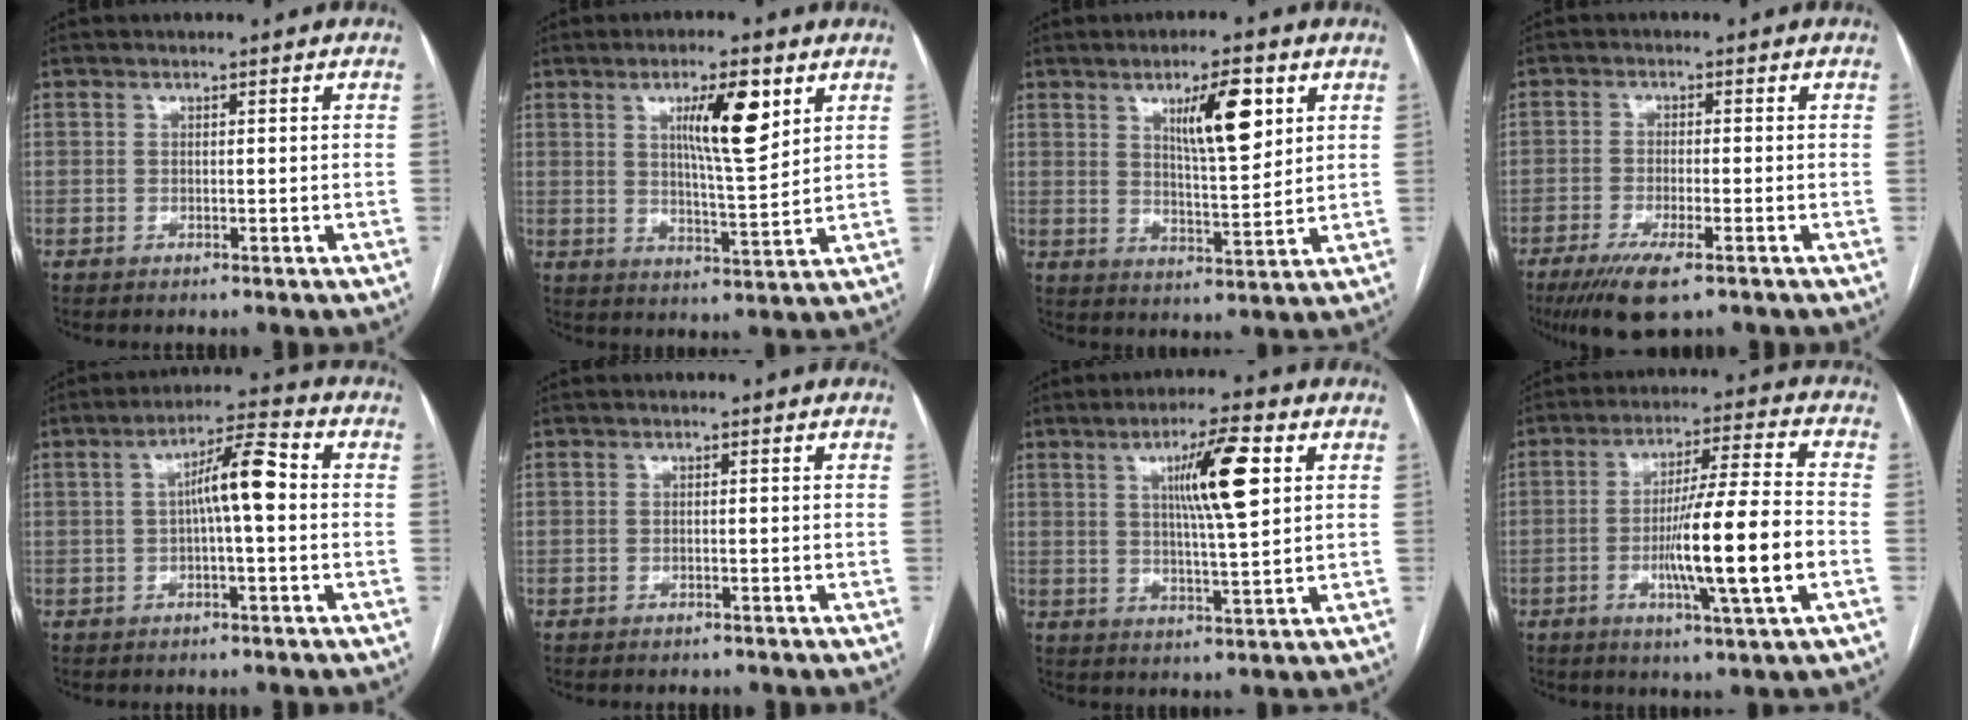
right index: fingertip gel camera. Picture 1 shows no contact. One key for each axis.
{"total": 9.3, "fx": 4.1, "fy": 1.3, "fz": 8.2, "tx": -0.137, "ty": -0.004, "tz": 0.067}
{"total": 9.3, "fx": 4.1, "fy": 1.9, "fz": 8.1, "tx": -0.134, "ty": -0.002, "tz": 0.069}
{"total": 7.6, "fx": -4.8, "fy": 1.0, "fz": 5.8, "tx": -0.104, "ty": -0.019, "tz": -0.077}
{"total": 7.1, "fx": 0.1, "fy": 0.9, "fz": 7.1, "tx": -0.120, "ty": 0.022, "tz": 0.000}
{"total": 1.1, "fx": -1.1, "fy": 0.3, "fz": 0.3, "tx": -0.009, "ty": -0.001, "tz": -0.014}
{"total": 9.8, "fx": 3.2, "fy": 0.7, "fz": 9.2, "tx": -0.154, "ty": 0.004, "tz": 0.050}
{"total": 14.0, "fx": -3.4, "fy": -0.3, "fz": 13.5, "tx": -0.233, "ty": -0.007, "tz": -0.060}